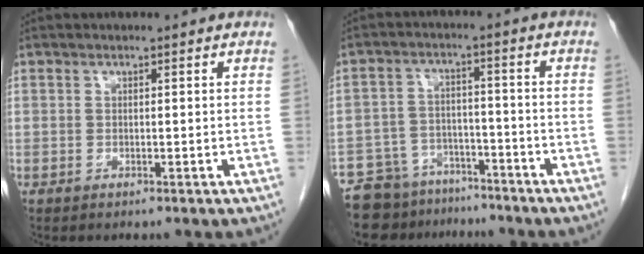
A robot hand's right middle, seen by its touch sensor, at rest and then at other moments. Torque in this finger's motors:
{"motor_torque": [1.07, -1.07, 0.14, 0.05]}